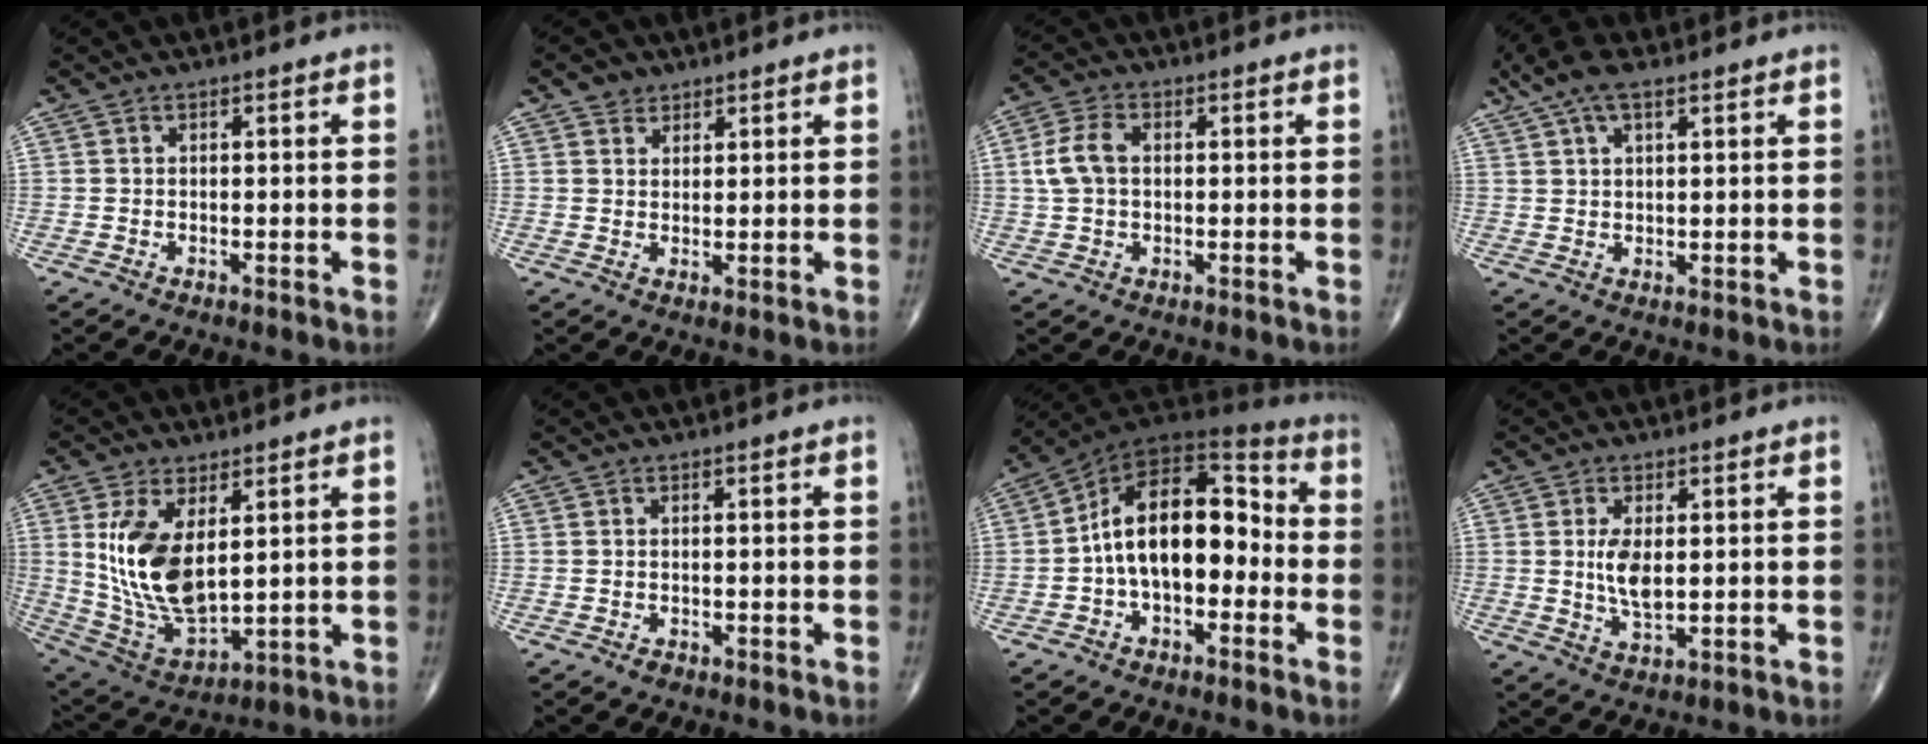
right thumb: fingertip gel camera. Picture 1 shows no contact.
{"total": 3.1, "force": [2.0, 2.2, 0.7], "torque": [0.004, -0.012, 0.032]}
{"total": 6.1, "force": [0.7, 3.9, 4.6], "torque": [-0.101, 0.015, 0.012]}
{"total": 7.7, "force": [4.6, 3.0, 5.3], "torque": [-0.108, 0.012, 0.087]}
{"total": 15.0, "force": [3.4, 7.6, 12.4], "torque": [-0.233, -0.021, 0.087]}
{"total": 0.9, "force": [-0.5, 0.6, 0.4], "torque": [-0.005, 0.002, -0.007]}
{"total": 16.9, "force": [-2.0, 9.9, 13.5], "torque": [-0.190, 0.054, -0.046]}
{"total": 5.7, "force": [0.6, 2.6, 5.0], "torque": [-0.095, -0.012, 0.013]}